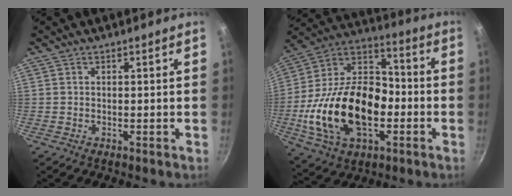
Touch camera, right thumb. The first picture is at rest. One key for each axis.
{"total": 26.3, "fx": -5.6, "fy": 16.3, "fz": 19.9, "tx": -0.350, "ty": 0.043, "tz": -0.103}